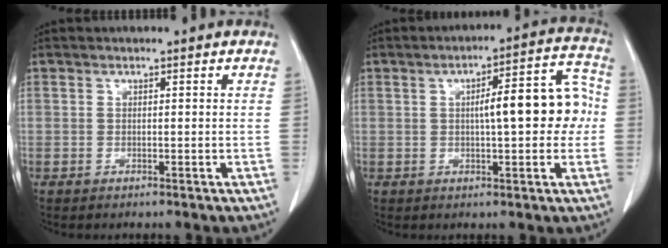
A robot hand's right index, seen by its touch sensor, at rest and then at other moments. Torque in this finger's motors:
{"motor_torque": [1.06, 0.00, 0.30, 0.10]}